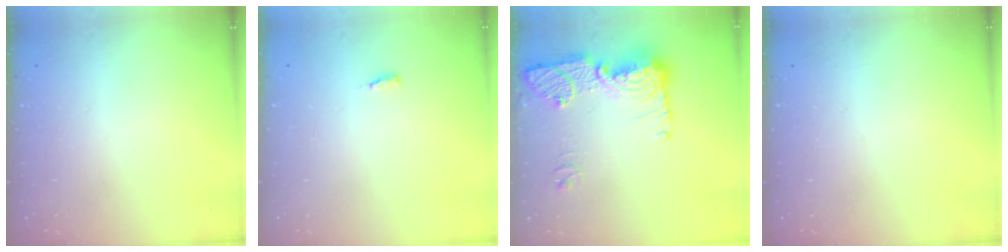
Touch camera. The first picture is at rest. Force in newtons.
{"total": 2.6, "press": 2.4, "slide": 1.0}
{"total": 15.6, "press": 15.6, "slide": 1.3}
{"total": 0.0}